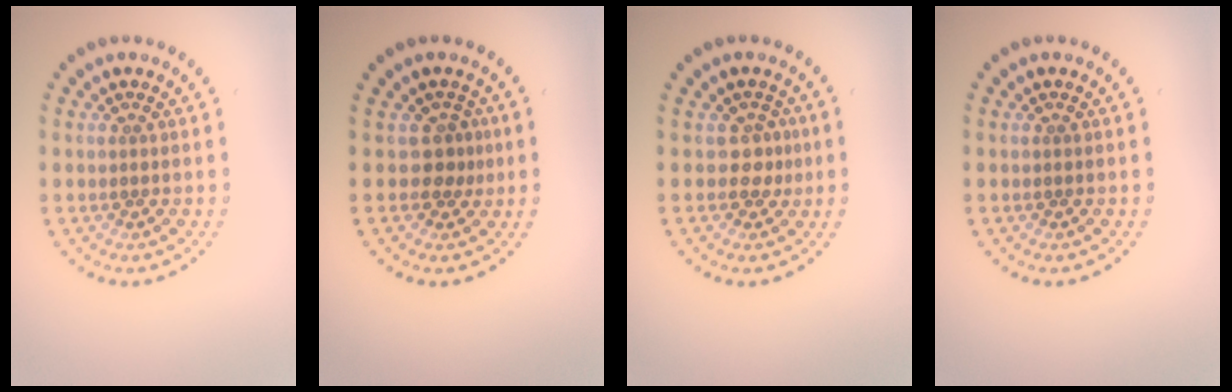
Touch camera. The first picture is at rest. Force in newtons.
{"total": 1.8, "press": 1.3, "slide": 1.3}
{"total": 1.5, "press": 1.2, "slide": 0.9}
{"total": 0.0}